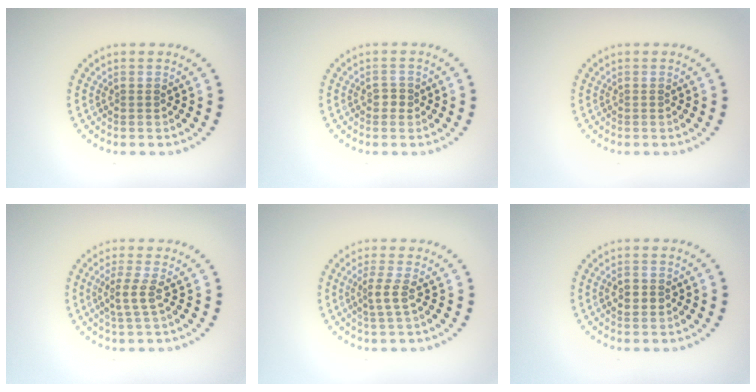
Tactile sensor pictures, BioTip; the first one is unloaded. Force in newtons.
{"total": 1.1, "press": 1.1, "slide": 0.4}
{"total": 0.0}
{"total": 2.1, "press": 1.6, "slide": 1.3}
{"total": 1.7, "press": 1.3, "slide": 1.1}
{"total": 2.2, "press": 2.2, "slide": 0.1}